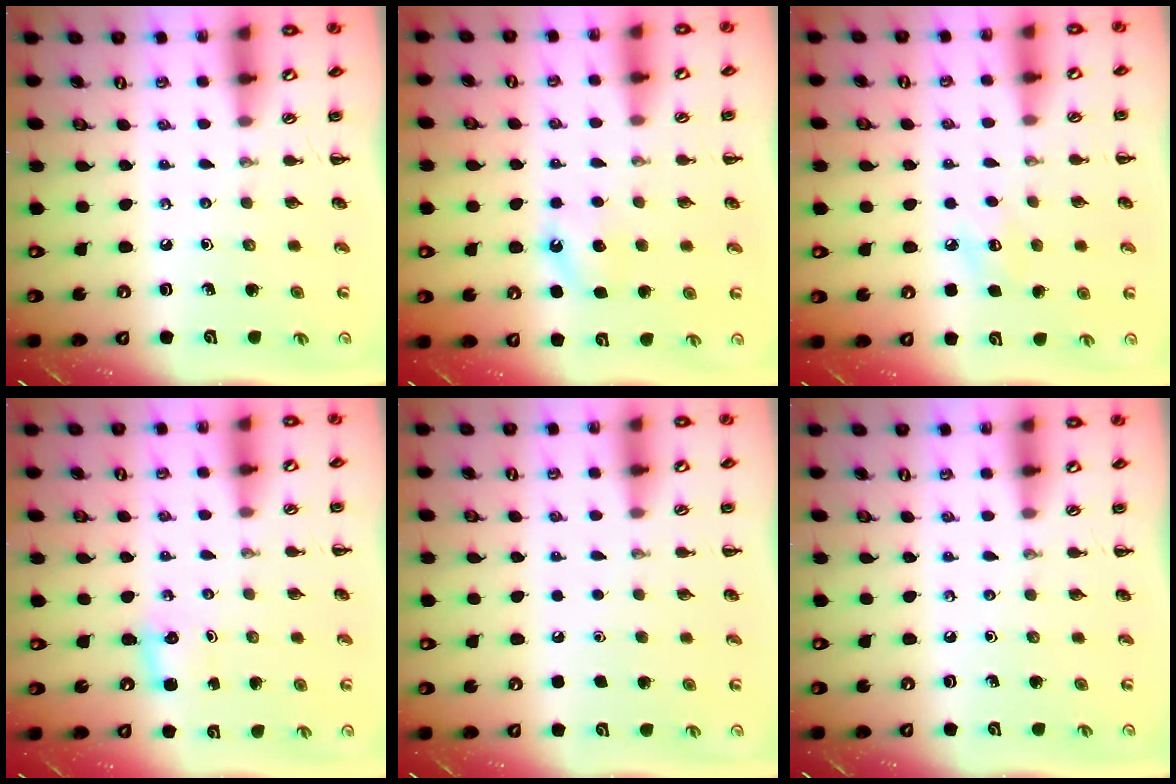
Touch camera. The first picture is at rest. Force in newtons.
{"total": 6.0, "press": 5.7, "slide": 1.8}
{"total": 7.1, "press": 6.9, "slide": 1.8}
{"total": 2.6, "press": 2.5, "slide": 0.7}
{"total": 1.6, "press": 1.6, "slide": 0.1}
{"total": 0.0}